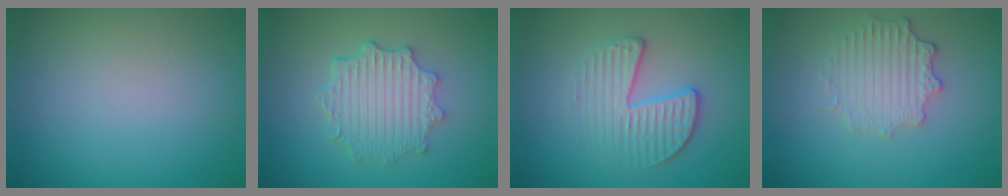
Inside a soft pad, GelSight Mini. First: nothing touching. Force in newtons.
{"total": 4.5, "press": 3.7, "slide": 2.7}
{"total": 3.8, "press": 3.1, "slide": 2.1}
{"total": 3.3, "press": 2.8, "slide": 1.7}